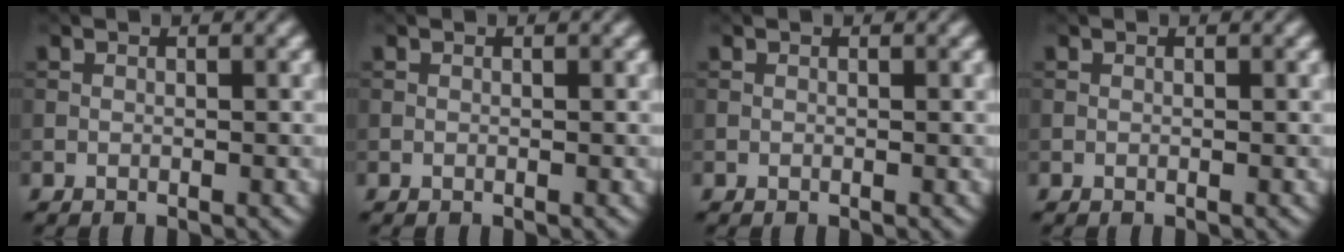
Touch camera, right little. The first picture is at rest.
{"total": 0.0}
{"total": 0.0}
{"total": 0.0}